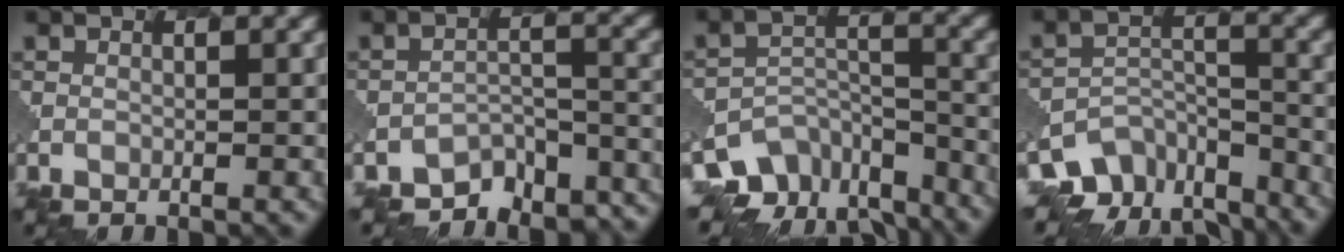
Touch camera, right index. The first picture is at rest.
{"total": 7.3, "force": [-6.4, 2.9, 2.0], "torque": [-0.019, -0.013, -0.091]}
{"total": 9.4, "force": [-7.6, 4.9, 2.5], "torque": [-0.044, -0.010, -0.100]}
{"total": 8.4, "force": [-7.0, 4.1, 2.0], "torque": [-0.032, -0.010, -0.095]}